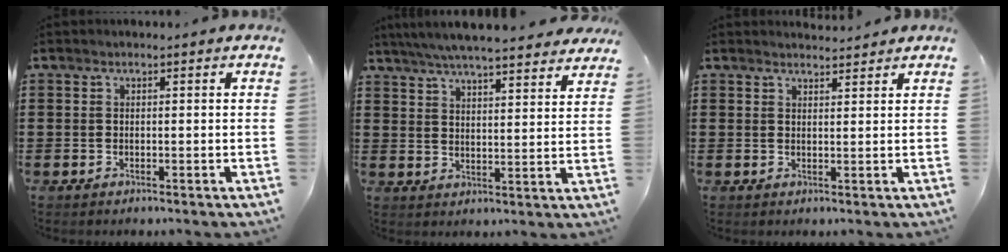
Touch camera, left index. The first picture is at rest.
{"total": 5.9, "force": [5.6, 0.1, 1.8], "torque": [-0.056, -0.024, 0.099]}
{"total": 1.8, "force": [1.8, 0.1, 0.0], "torque": [-0.006, -0.002, 0.036]}